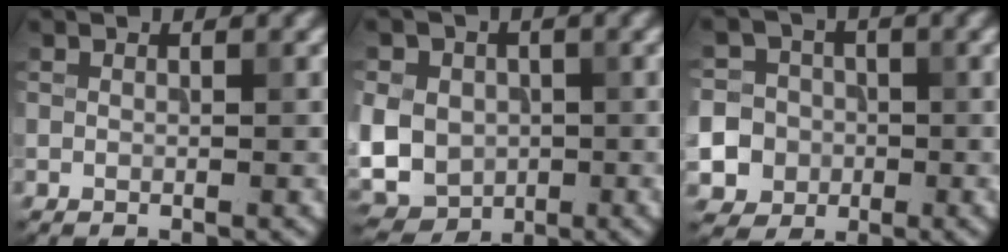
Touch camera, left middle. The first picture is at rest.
{"total": 8.8, "force": [-0.2, 7.6, 4.3], "torque": [-0.090, 0.002, -0.031]}
{"total": 11.6, "force": [-3.6, 10.7, 2.6], "torque": [-0.075, -0.011, -0.084]}